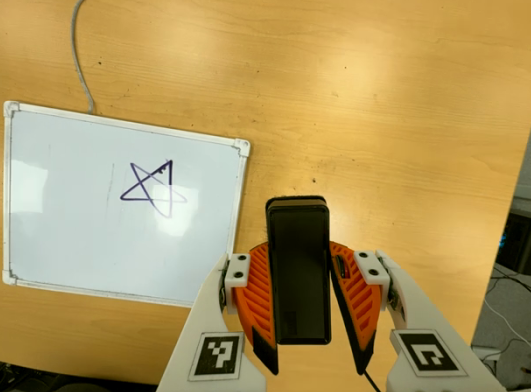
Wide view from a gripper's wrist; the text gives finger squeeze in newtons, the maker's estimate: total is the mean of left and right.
{"total": 7.0, "left": 5.5, "right": 8.5}